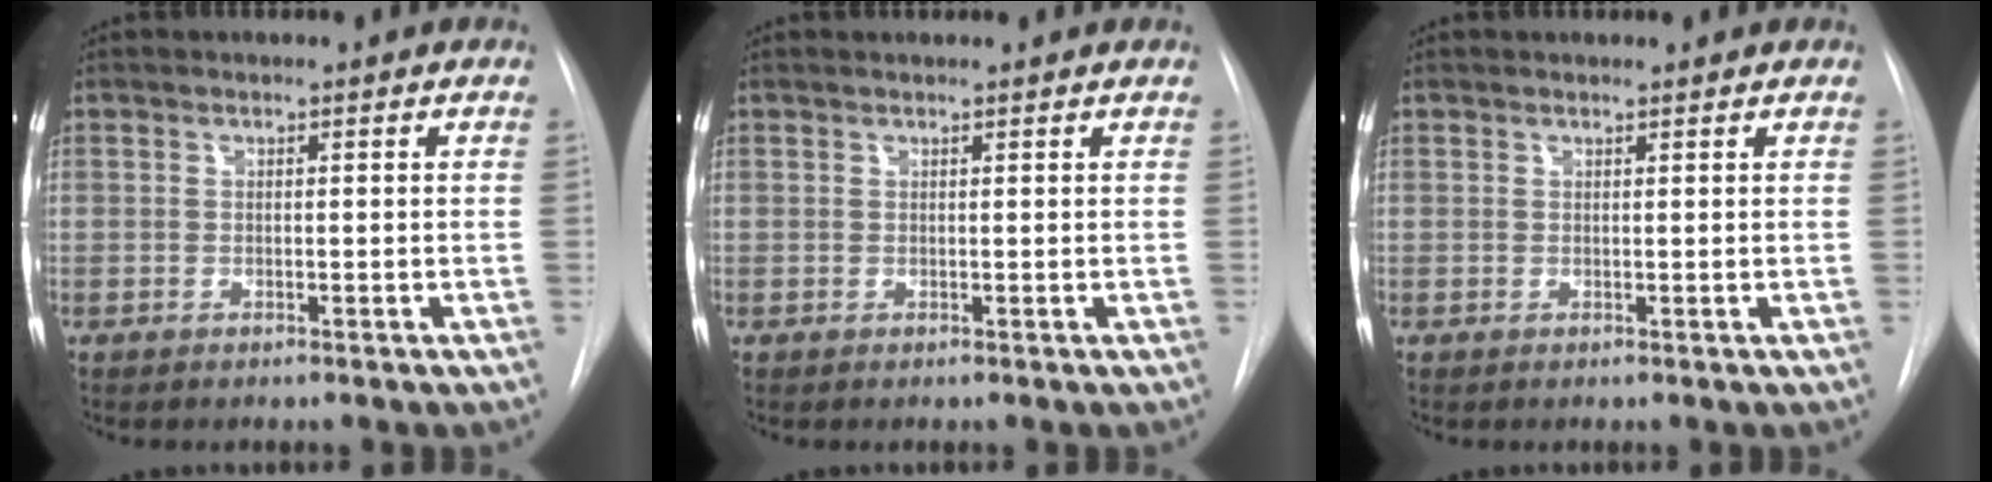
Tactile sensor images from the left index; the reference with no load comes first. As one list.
[{"total": 1.0, "force": [1.0, 0.1, 0.3], "torque": [-0.007, 0.015, 0.012]}, {"total": 0.6, "force": [0.6, 0.1, 0.0], "torque": [-0.006, 0.007, 0.008]}]